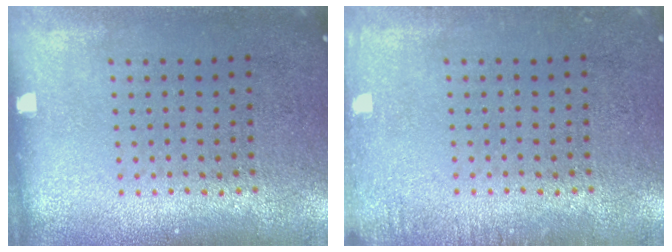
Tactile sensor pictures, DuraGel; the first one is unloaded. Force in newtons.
{"total": 1.3, "press": 1.2, "slide": 0.2}